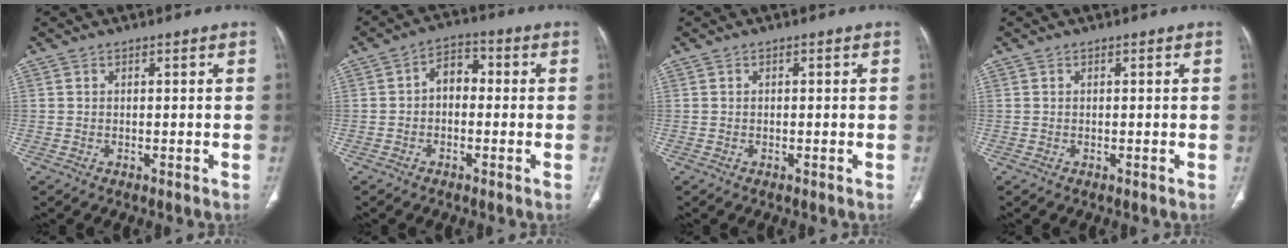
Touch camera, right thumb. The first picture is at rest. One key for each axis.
{"total": 5.2, "fx": -0.4, "fy": 3.7, "fz": 3.6, "tx": -0.041, "ty": 0.023, "tz": -0.021}
{"total": 0.0}
{"total": 0.0}